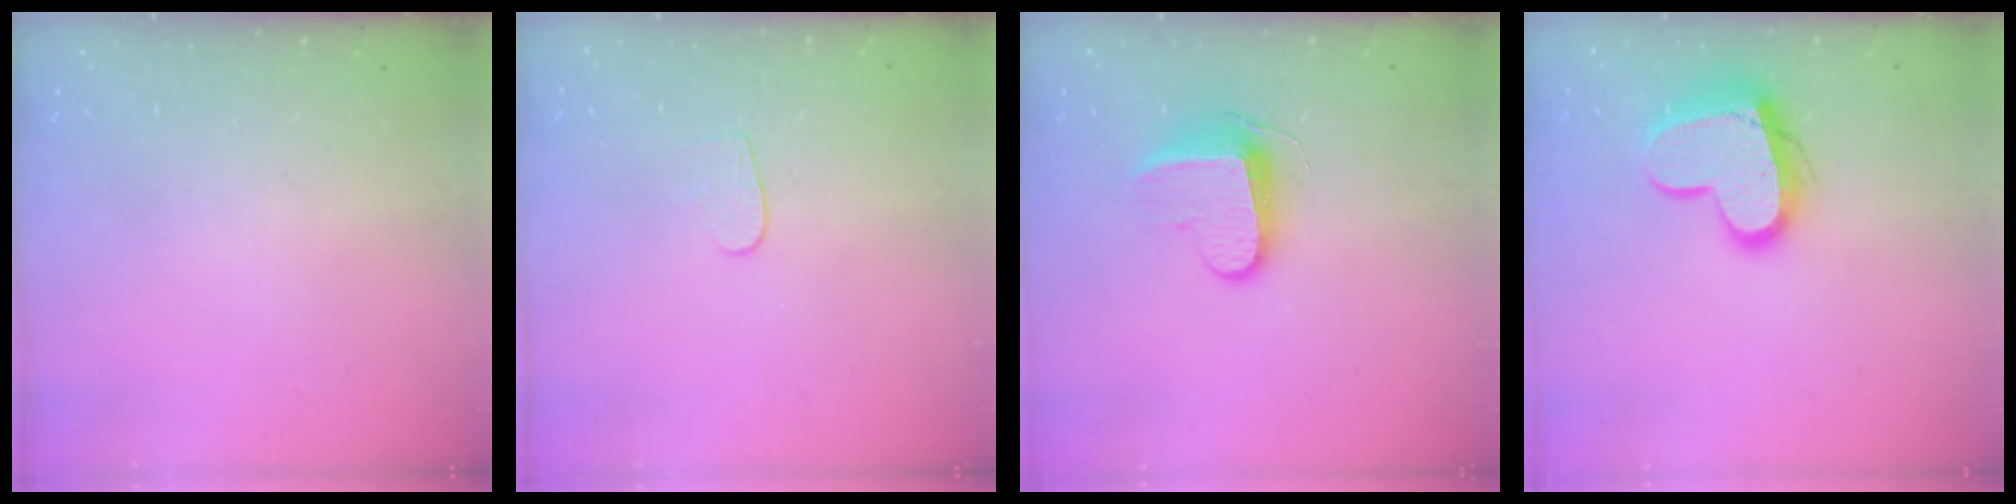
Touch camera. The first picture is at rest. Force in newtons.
{"total": 4.3, "press": 4.3, "slide": 0.5}
{"total": 8.9, "press": 8.9, "slide": 0.8}
{"total": 14.0, "press": 14.0, "slide": 0.6}